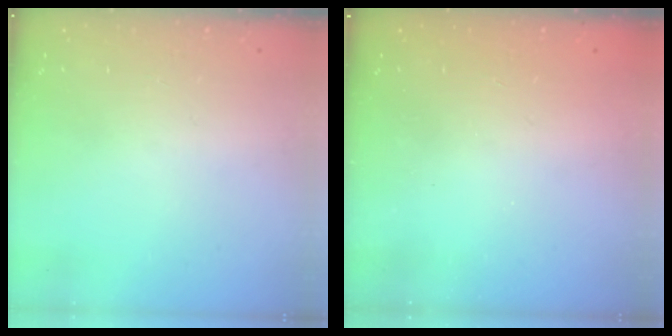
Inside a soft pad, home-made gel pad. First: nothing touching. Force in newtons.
{"total": 2.4, "press": 2.3, "slide": 0.8}